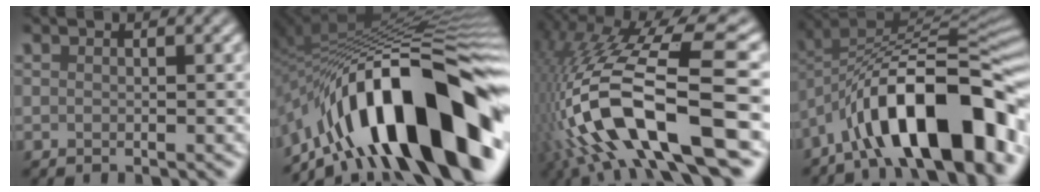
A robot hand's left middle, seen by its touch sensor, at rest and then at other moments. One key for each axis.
{"total": 16.6, "fx": -7.8, "fy": 6.0, "fz": 13.3, "tx": -0.194, "ty": 0.034, "tz": -0.145}
{"total": 15.3, "fx": -4.6, "fy": 4.6, "fz": 13.9, "tx": -0.276, "ty": 0.019, "tz": -0.071}
{"total": 13.8, "fx": -7.1, "fy": 4.8, "fz": 10.9, "tx": -0.156, "ty": 0.014, "tz": -0.122}